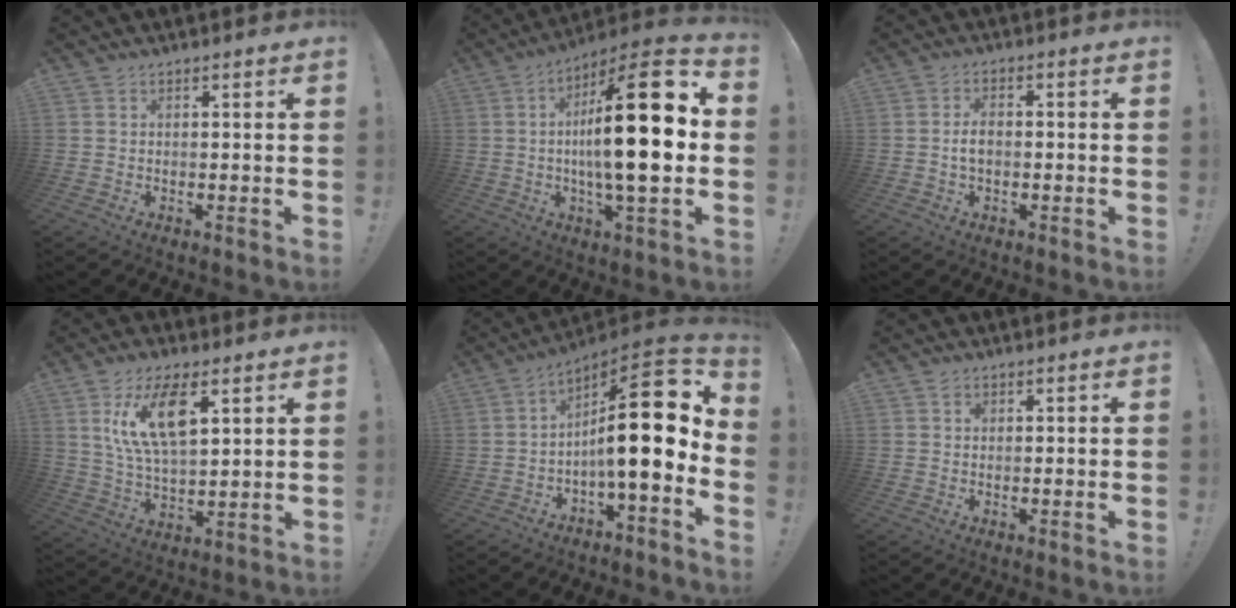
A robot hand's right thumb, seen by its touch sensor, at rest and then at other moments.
{"total": 23.8, "force": [0.6, 5.6, 23.1], "torque": [-0.380, -0.009, -0.007]}
{"total": 3.5, "force": [-0.3, 1.9, 2.9], "torque": [-0.044, 0.006, -0.007]}
{"total": 15.2, "force": [6.7, 7.4, 11.5], "torque": [-0.212, -0.015, 0.117]}
{"total": 18.6, "force": [2.1, 4.6, 17.9], "torque": [-0.276, -0.012, 0.030]}
{"total": 0.7, "force": [0.3, 0.6, 0.2], "torque": [-0.002, 0.001, 0.004]}